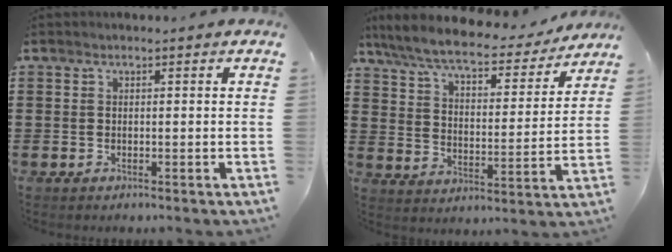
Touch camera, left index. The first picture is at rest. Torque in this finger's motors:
{"motor_torque": [1.12, -1.02, 0.41, 0.21]}